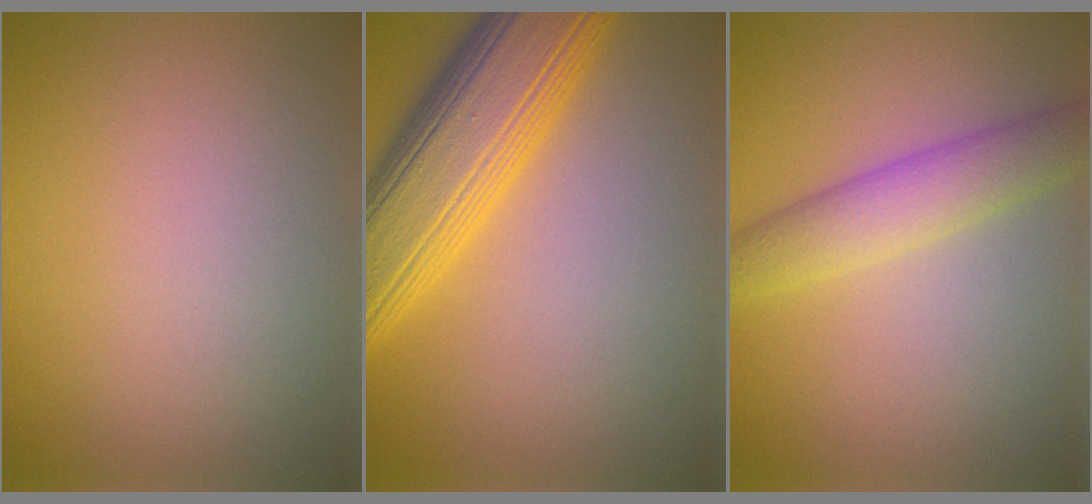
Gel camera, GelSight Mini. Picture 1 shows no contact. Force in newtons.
{"total": 9.7, "press": 9.7, "slide": 0.2}
{"total": 3.9, "press": 3.9, "slide": 0.2}